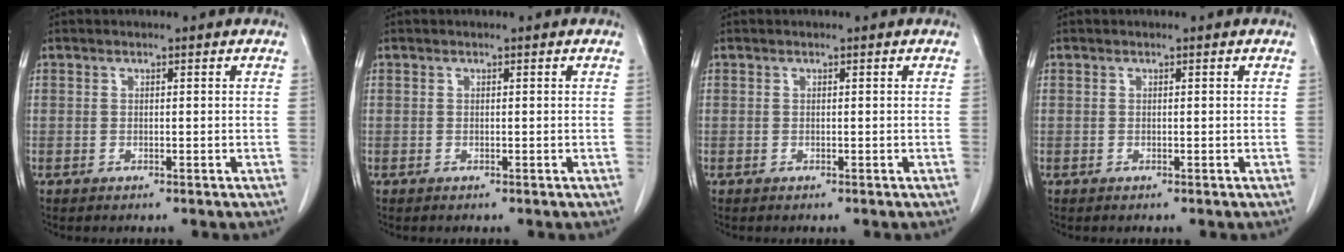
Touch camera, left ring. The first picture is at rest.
{"total": 0.0}
{"total": 0.0}
{"total": 0.0}